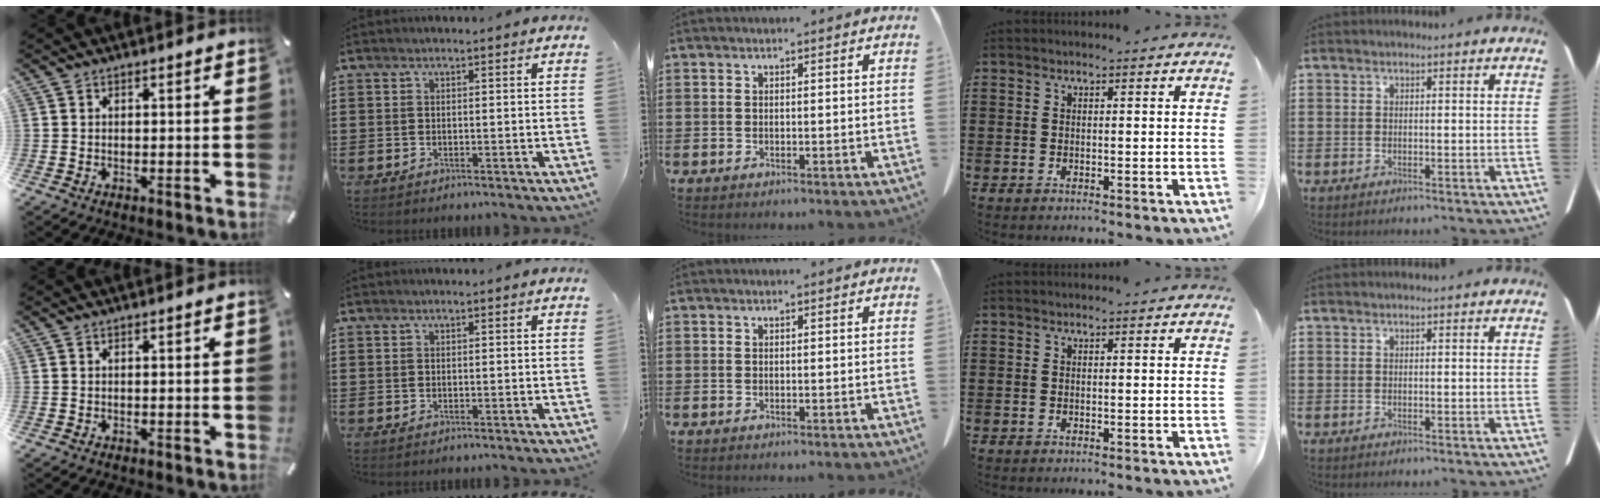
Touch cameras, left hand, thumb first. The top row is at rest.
{}